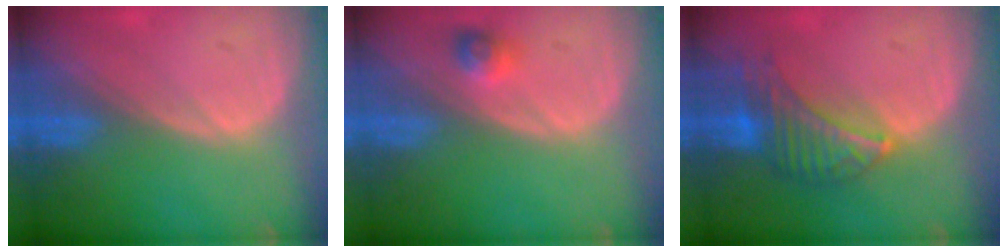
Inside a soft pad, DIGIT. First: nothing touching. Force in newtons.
{"total": 2.2, "press": 2.2, "slide": 0.2}
{"total": 7.1, "press": 6.7, "slide": 2.4}